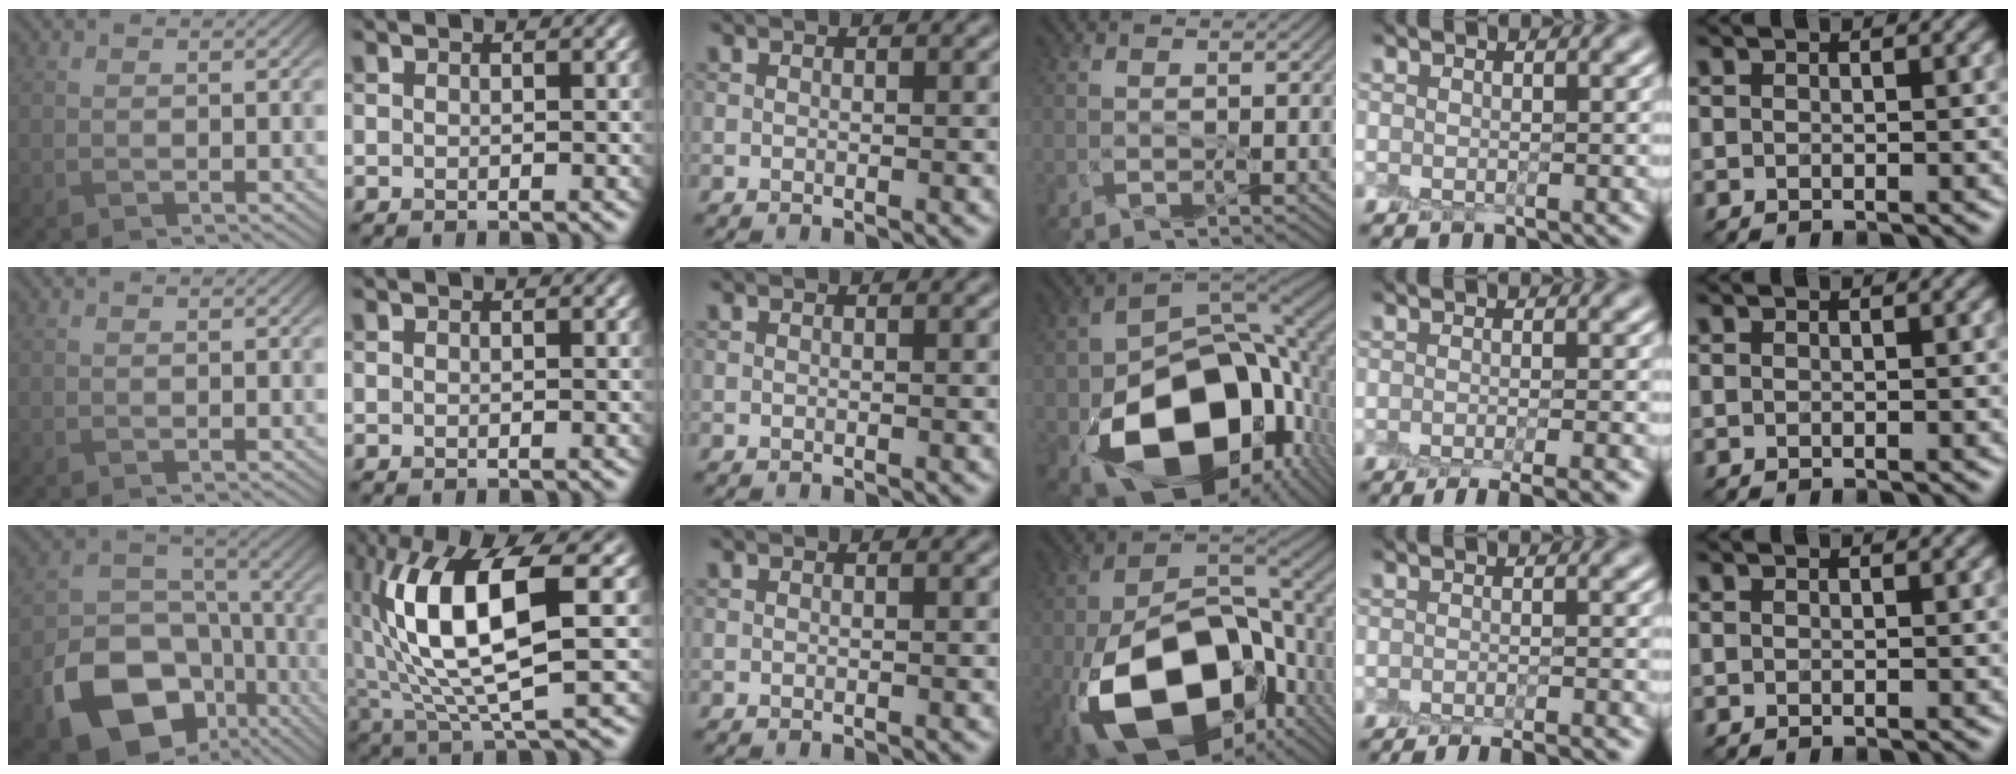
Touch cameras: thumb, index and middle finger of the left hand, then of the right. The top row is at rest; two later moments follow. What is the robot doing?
{"motion": "peel", "object": "plastic screen protector"}